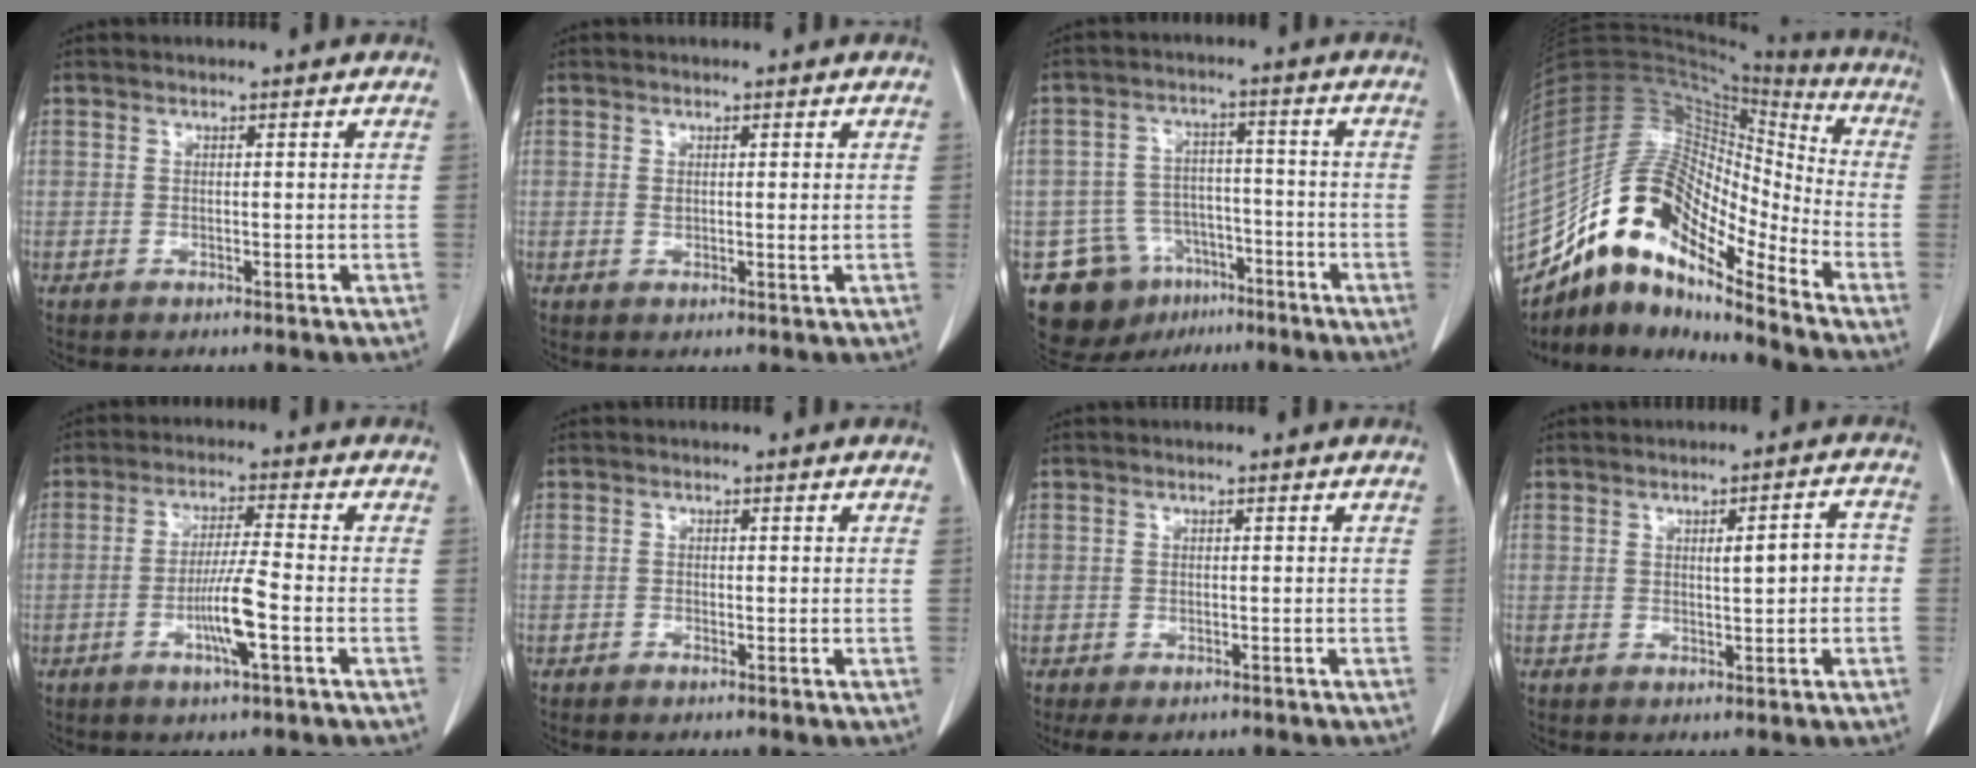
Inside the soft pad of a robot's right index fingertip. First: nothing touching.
{"total": 1.4, "force": [0.2, 0.3, 1.3], "torque": [-0.024, -0.003, 0.005]}
{"total": 11.6, "force": [-6.6, 8.8, 3.8], "torque": [-0.064, 0.031, -0.094]}
{"total": 18.2, "force": [-13.0, 5.0, 11.7], "torque": [-0.209, 0.049, -0.230]}
{"total": 6.9, "force": [-2.4, -0.2, 6.4], "torque": [-0.122, -0.005, -0.046]}
{"total": 0.6, "force": [-0.5, 0.2, 0.3], "torque": [-0.010, -0.001, -0.005]}
{"total": 4.2, "force": [-3.2, 2.1, 1.5], "torque": [-0.014, -0.003, -0.043]}
{"total": 4.2, "force": [-0.1, 0.9, 4.1], "torque": [-0.062, 0.013, 0.001]}